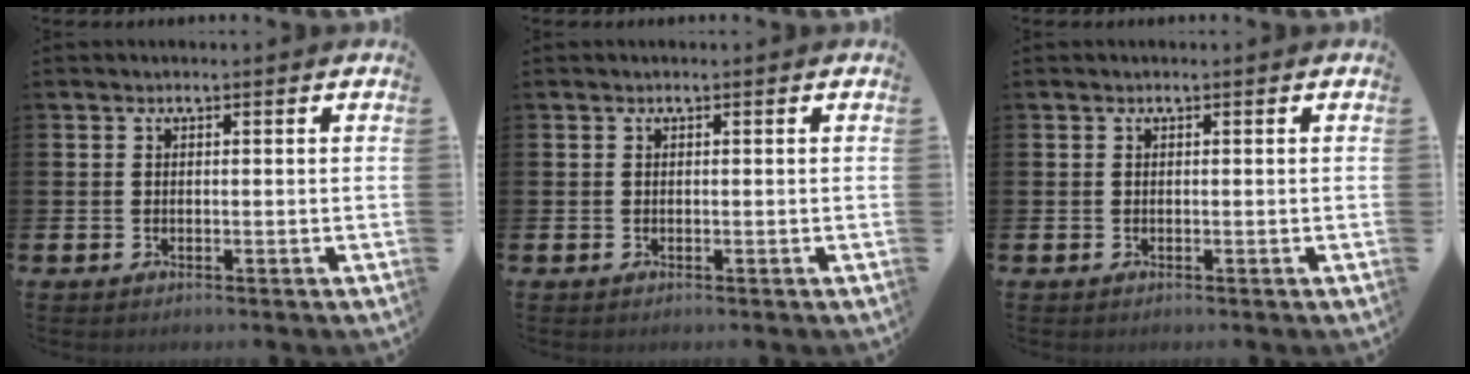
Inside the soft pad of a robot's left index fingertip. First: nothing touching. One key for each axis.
{"total": 0.0}
{"total": 0.0}